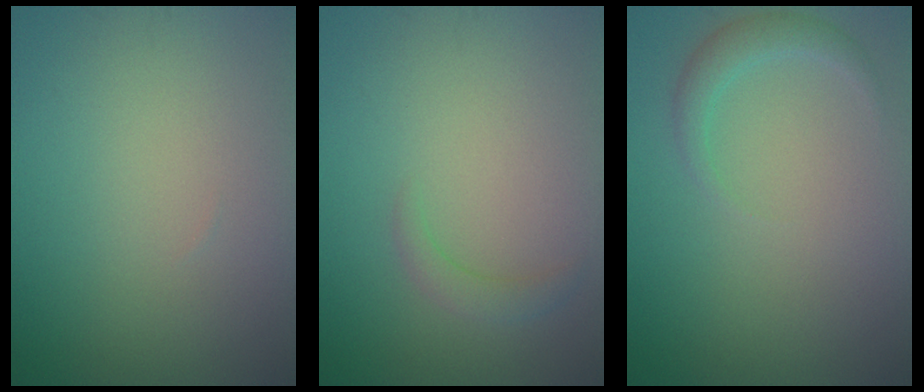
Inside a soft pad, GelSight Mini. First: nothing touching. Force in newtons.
{"total": 1.4, "press": 1.3, "slide": 0.3}
{"total": 1.7, "press": 1.7, "slide": 0.1}